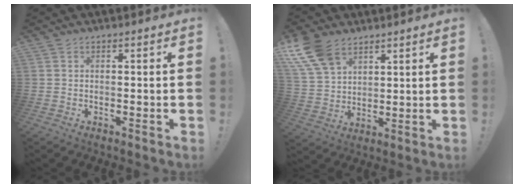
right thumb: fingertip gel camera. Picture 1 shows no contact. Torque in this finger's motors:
{"motor_torque": [0.62, 0.80, 0.96, 1.05, 0.30]}